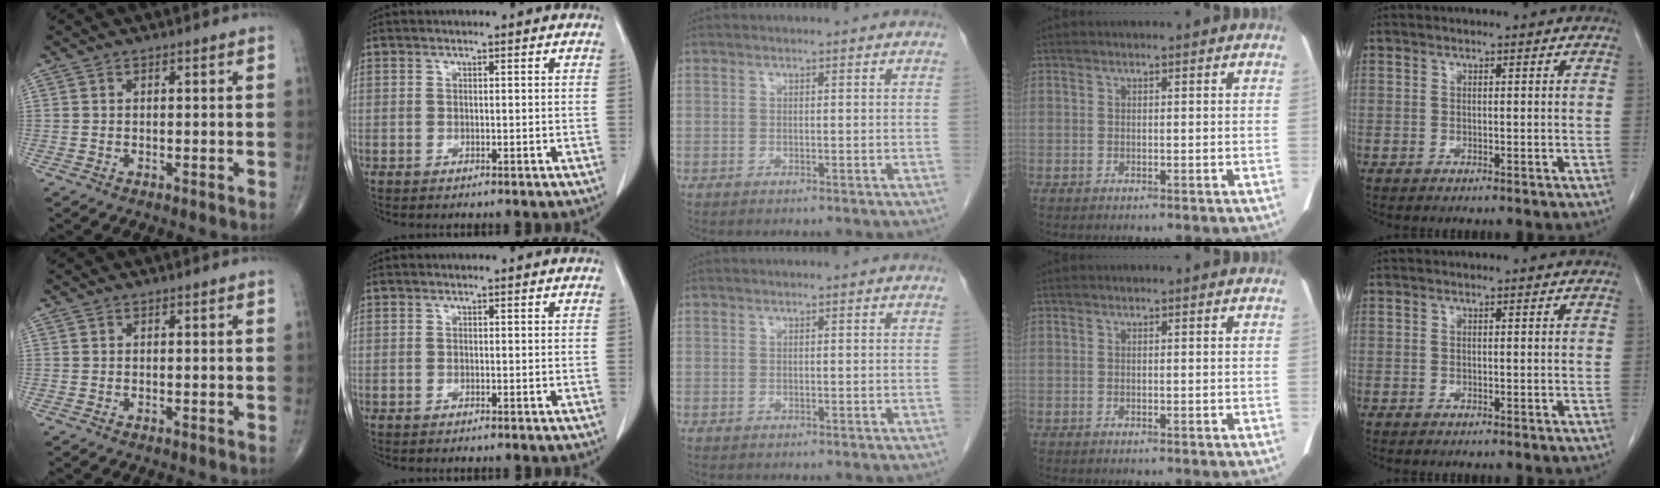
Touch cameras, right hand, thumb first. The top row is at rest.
{}